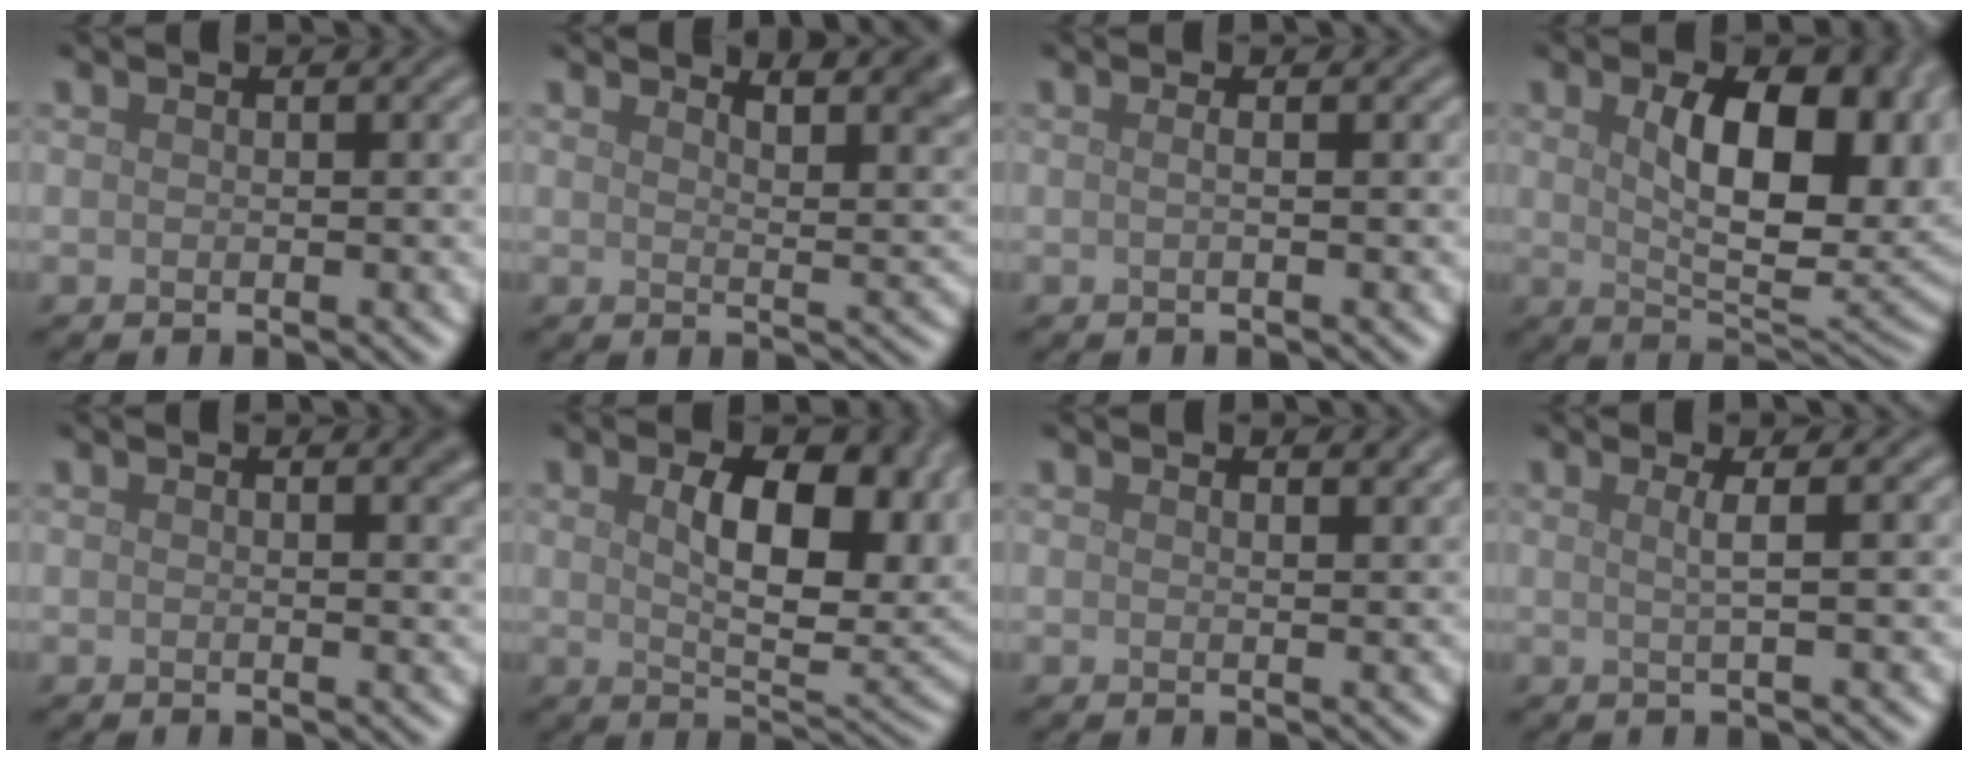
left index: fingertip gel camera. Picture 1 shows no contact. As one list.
[{"total": 5.9, "force": [4.3, 1.9, 3.6], "torque": [-0.031, 0.012, 0.055]}, {"total": 1.1, "force": [0.2, 0.4, 1.0], "torque": [-0.009, -0.005, -0.011]}, {"total": 11.4, "force": [2.0, 5.7, 9.6], "torque": [-0.140, -0.007, 0.042]}, {"total": 2.4, "force": [1.2, 0.9, 1.9], "torque": [-0.008, 0.005, 0.014]}, {"total": 10.3, "force": [2.2, 4.9, 8.7], "torque": [-0.132, -0.007, 0.043]}, {"total": 1.4, "force": [1.3, 0.3, 0.5], "torque": [-0.005, 0.000, 0.017]}, {"total": 1.9, "force": [0.4, 0.4, 1.7], "torque": [-0.030, 0.004, -0.001]}]